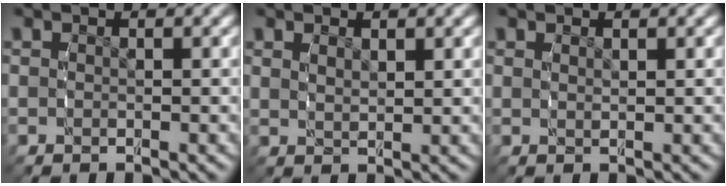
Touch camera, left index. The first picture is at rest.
{"total": 1.2, "force": [1.2, -0.2, 0.3], "torque": [-0.009, -0.007, 0.030]}
{"total": 0.8, "force": [0.7, -0.4, 0.1], "torque": [-0.003, -0.003, 0.016]}